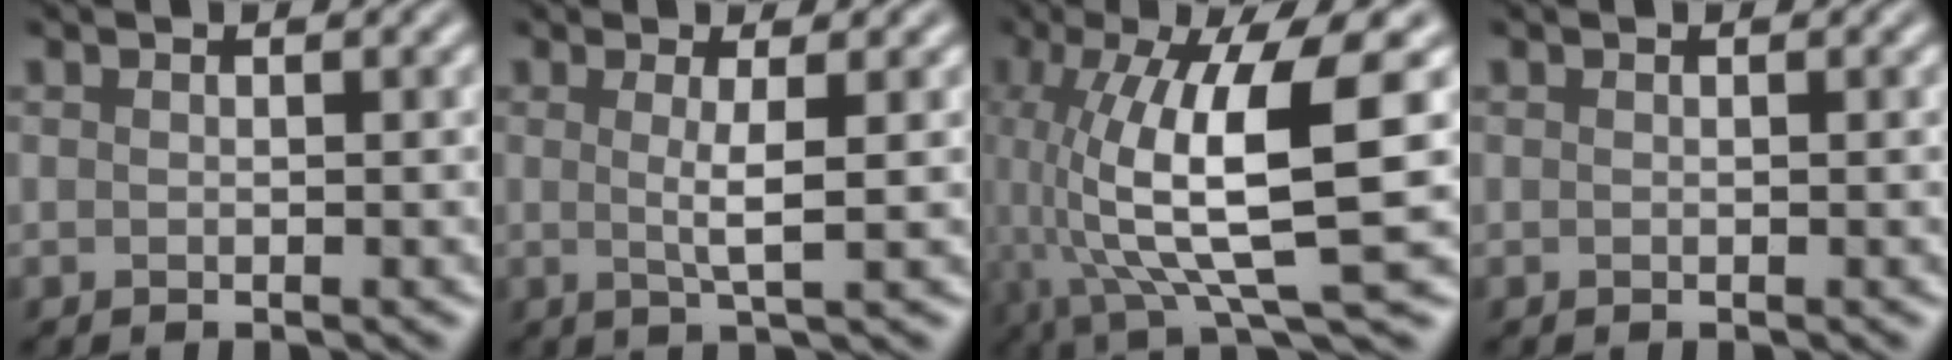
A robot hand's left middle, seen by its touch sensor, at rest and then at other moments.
{"total": 1.8, "force": [-0.3, -0.3, 1.8], "torque": [-0.046, 0.001, 0.011]}
{"total": 10.7, "force": [0.1, 2.4, 10.4], "torque": [-0.205, 0.005, 0.029]}
{"total": 0.0}